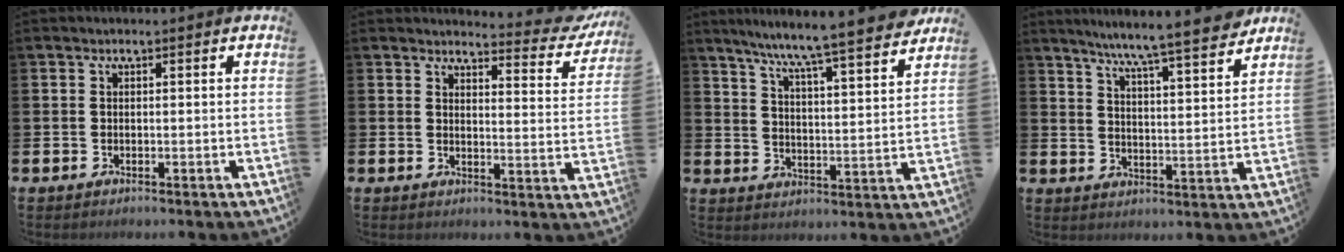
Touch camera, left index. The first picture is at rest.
{"total": 3.7, "force": [3.6, 0.5, 0.6], "torque": [-0.005, -0.036, 0.055]}
{"total": 8.3, "force": [7.8, -0.6, 2.8], "torque": [-0.078, -0.061, 0.128]}
{"total": 8.1, "force": [7.6, -0.3, 3.0], "torque": [-0.071, -0.053, 0.129]}